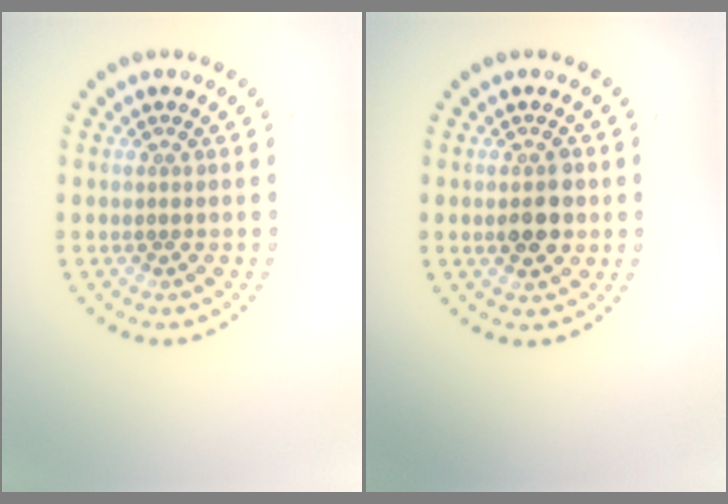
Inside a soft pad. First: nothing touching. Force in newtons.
{"total": 2.9, "press": 2.9, "slide": 0.3}